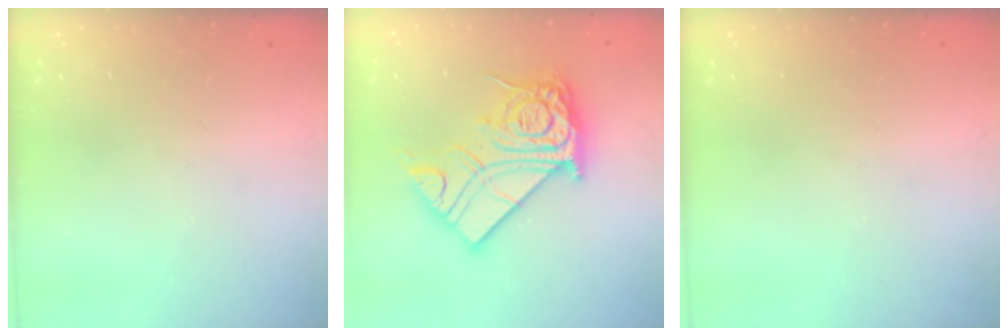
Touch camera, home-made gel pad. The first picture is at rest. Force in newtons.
{"total": 19.5, "press": 19.4, "slide": 1.6}
{"total": 0.0}